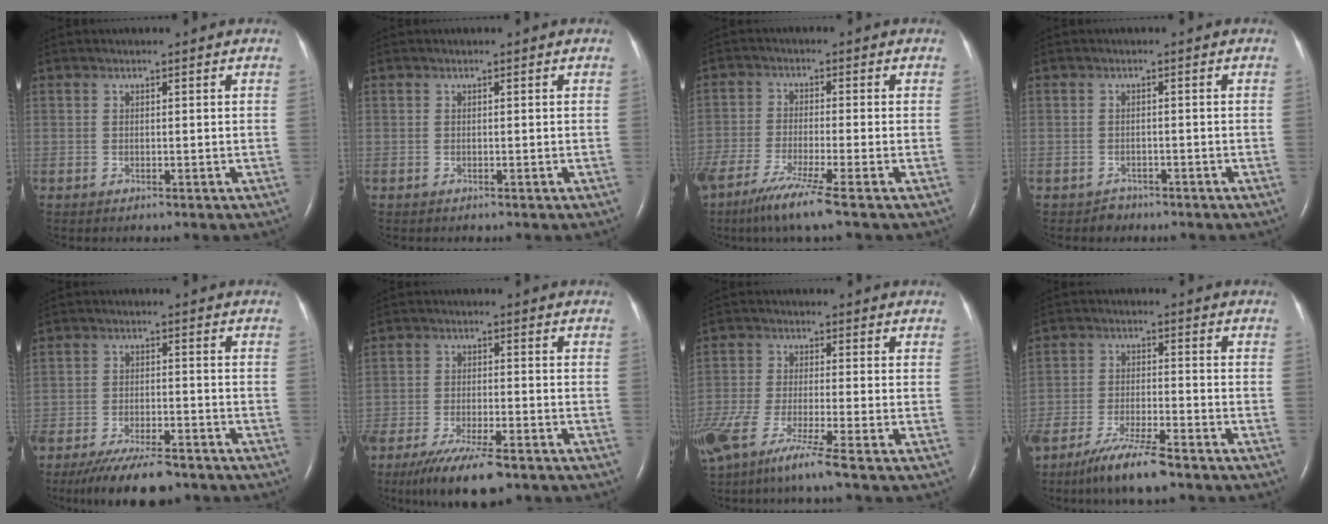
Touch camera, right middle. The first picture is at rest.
{"total": 0.0}
{"total": 8.0, "force": [-5.5, -0.6, 5.8], "torque": [-0.107, -0.025, -0.099]}
{"total": 1.5, "force": [-1.1, 1.0, -0.3], "torque": [-0.002, 0.004, -0.020]}
{"total": 11.3, "force": [-9.1, 2.9, 6.0], "torque": [-0.096, -0.018, -0.144]}
{"total": 10.9, "force": [-7.8, 2.3, 7.2], "torque": [-0.123, -0.022, -0.127]}
{"total": 11.0, "force": [-7.5, -0.1, 8.0], "torque": [-0.152, -0.034, -0.136]}
{"total": 8.6, "force": [-6.6, 1.0, 5.5], "torque": [-0.106, -0.019, -0.118]}